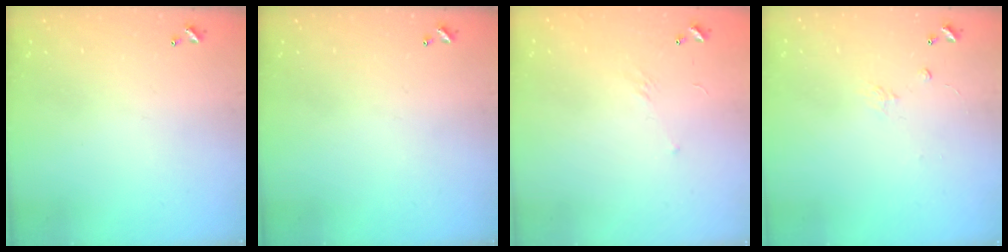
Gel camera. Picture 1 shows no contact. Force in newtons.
{"total": 0.0}
{"total": 7.3, "press": 7.2, "slide": 1.0}
{"total": 1.5, "press": 1.3, "slide": 0.6}